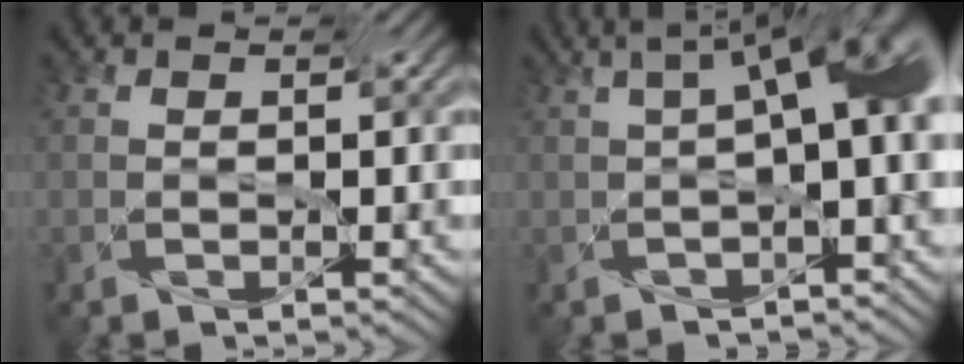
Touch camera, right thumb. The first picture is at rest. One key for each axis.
{"total": 12.6, "fx": 1.8, "fy": 4.8, "fz": 11.5, "tx": -0.122, "ty": 0.062, "tz": 0.012}